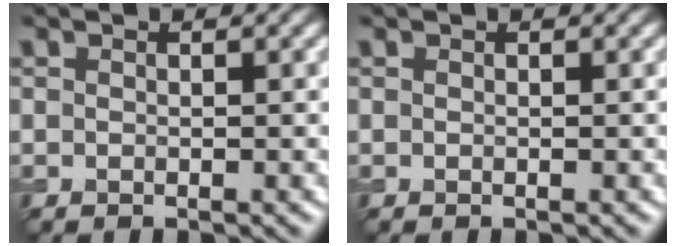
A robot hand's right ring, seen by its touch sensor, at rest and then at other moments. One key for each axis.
{"total": 0.0}